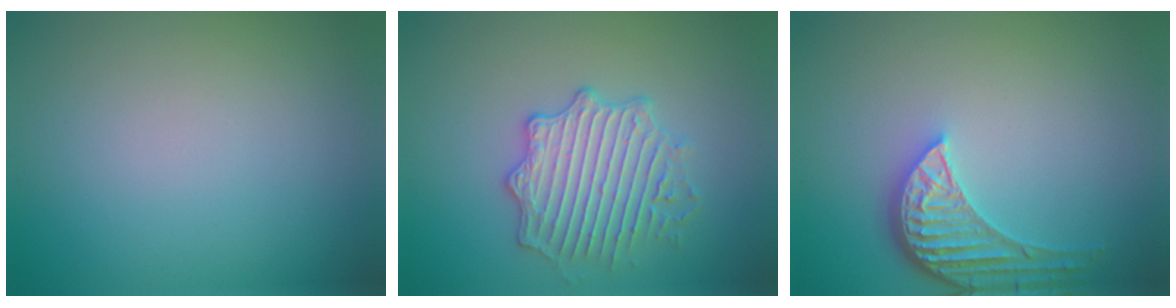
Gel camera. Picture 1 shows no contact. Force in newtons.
{"total": 4.0, "press": 4.0, "slide": 0.5}
{"total": 4.5, "press": 3.6, "slide": 2.8}